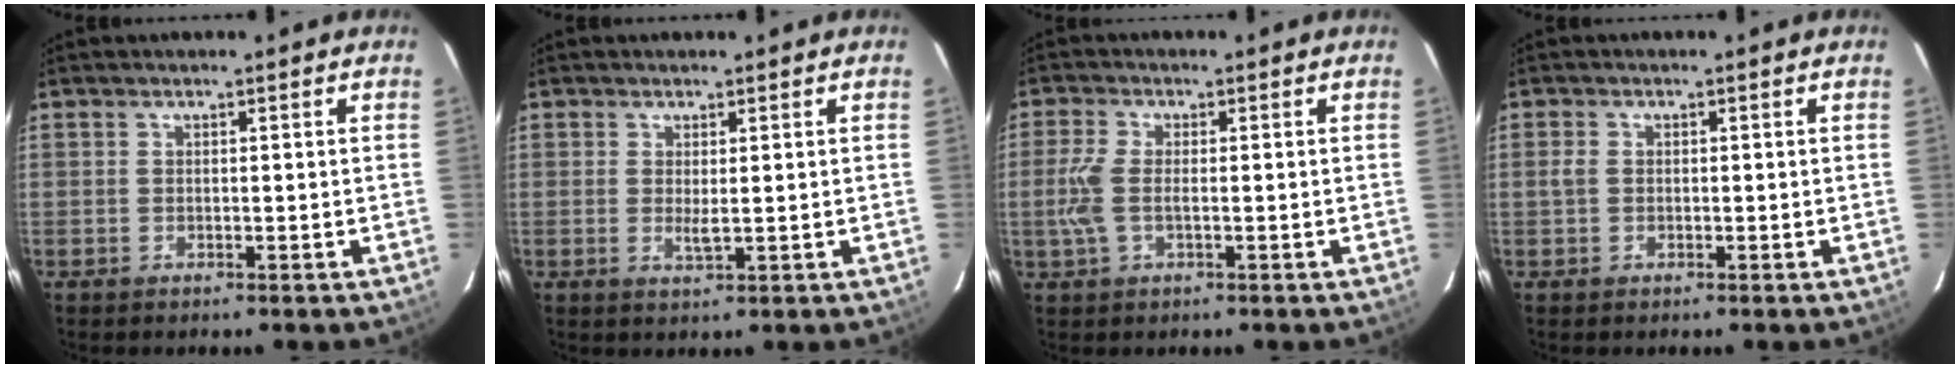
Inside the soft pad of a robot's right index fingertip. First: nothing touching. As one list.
[{"total": 2.0, "force": [0.1, 0.4, 2.0], "torque": [-0.037, -0.006, 0.003]}, {"total": 5.1, "force": [-0.6, 2.1, 4.6], "torque": [-0.108, 0.000, -0.012]}, {"total": 1.5, "force": [-0.2, 1.2, 0.9], "torque": [-0.018, 0.004, -0.008]}]